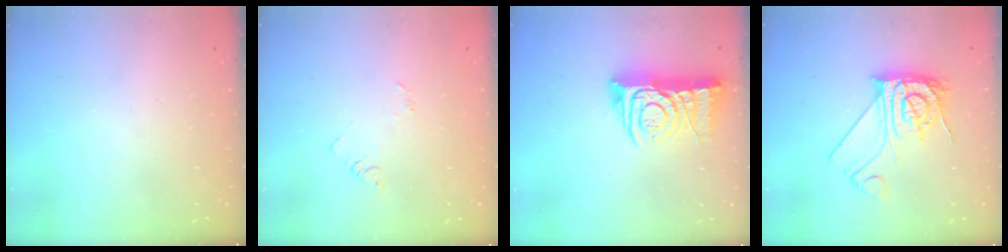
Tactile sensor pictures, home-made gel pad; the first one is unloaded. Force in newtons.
{"total": 2.9, "press": 2.9, "slide": 0.3}
{"total": 10.3, "press": 10.2, "slide": 1.1}
{"total": 11.8, "press": 11.8, "slide": 1.2}